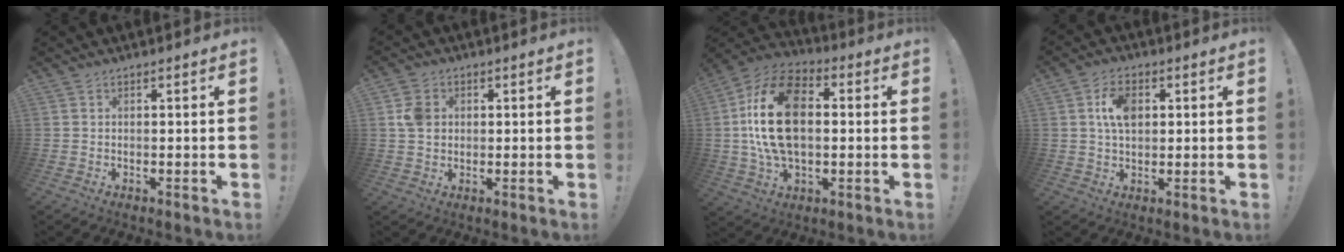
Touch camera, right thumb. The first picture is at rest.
{"total": 5.5, "force": [1.0, 4.7, 2.8], "torque": [-0.041, 0.008, 0.020]}
{"total": 22.3, "force": [1.4, 13.8, 17.5], "torque": [-0.330, 0.013, 0.026]}
{"total": 7.7, "force": [1.7, 4.8, 5.7], "torque": [-0.088, 0.004, 0.031]}